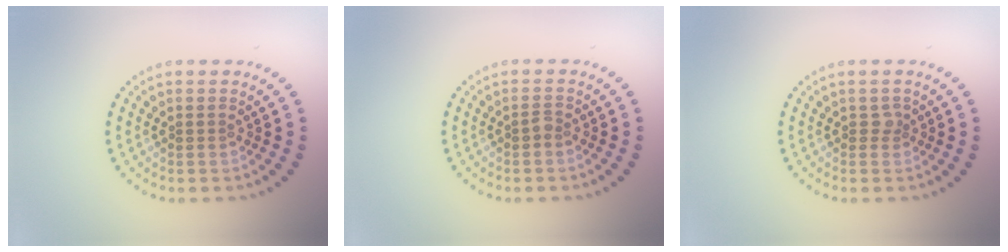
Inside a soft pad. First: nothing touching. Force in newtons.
{"total": 0.6, "press": 0.5, "slide": 0.3}
{"total": 0.7, "press": 0.5, "slide": 0.5}